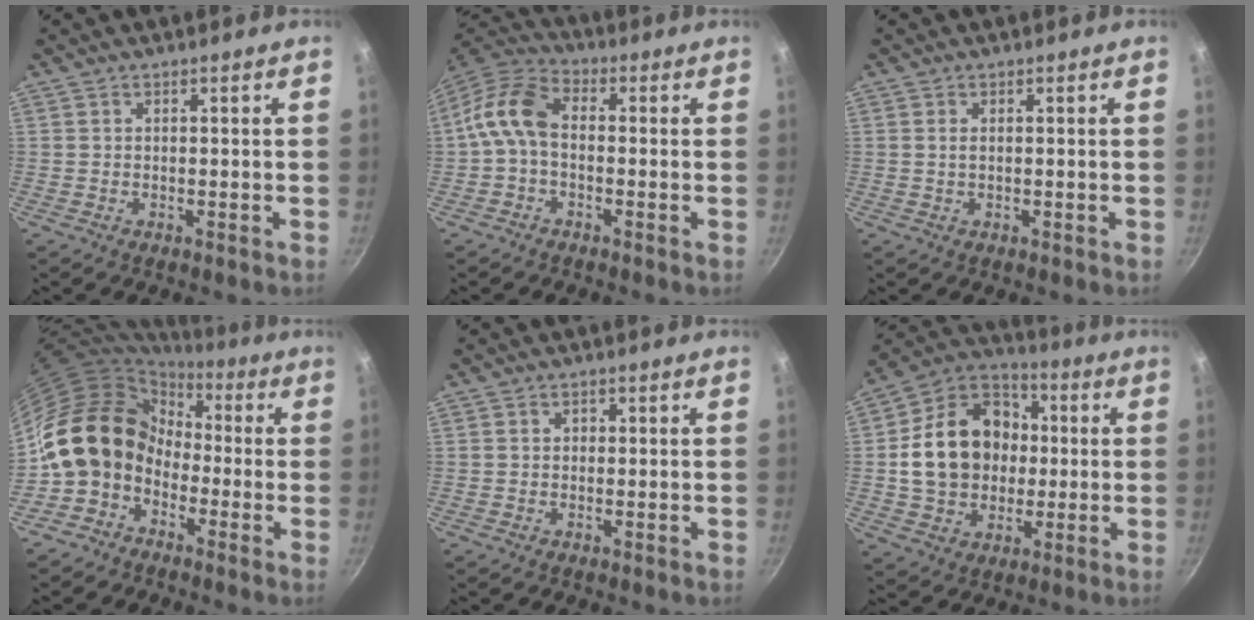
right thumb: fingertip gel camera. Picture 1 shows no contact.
{"total": 8.7, "force": [-0.9, 5.6, 6.6], "torque": [-0.126, 0.035, -0.036]}
{"total": 0.6, "force": [0.2, 0.2, 0.5], "torque": [-0.010, 0.000, 0.003]}
{"total": 13.4, "force": [-1.6, 11.2, 7.2], "torque": [-0.092, 0.042, -0.049]}
{"total": 1.2, "force": [0.0, 1.1, 0.5], "torque": [-0.005, 0.004, -0.001]}
{"total": 19.3, "force": [0.7, 15.6, 11.4], "torque": [-0.170, 0.036, 0.010]}